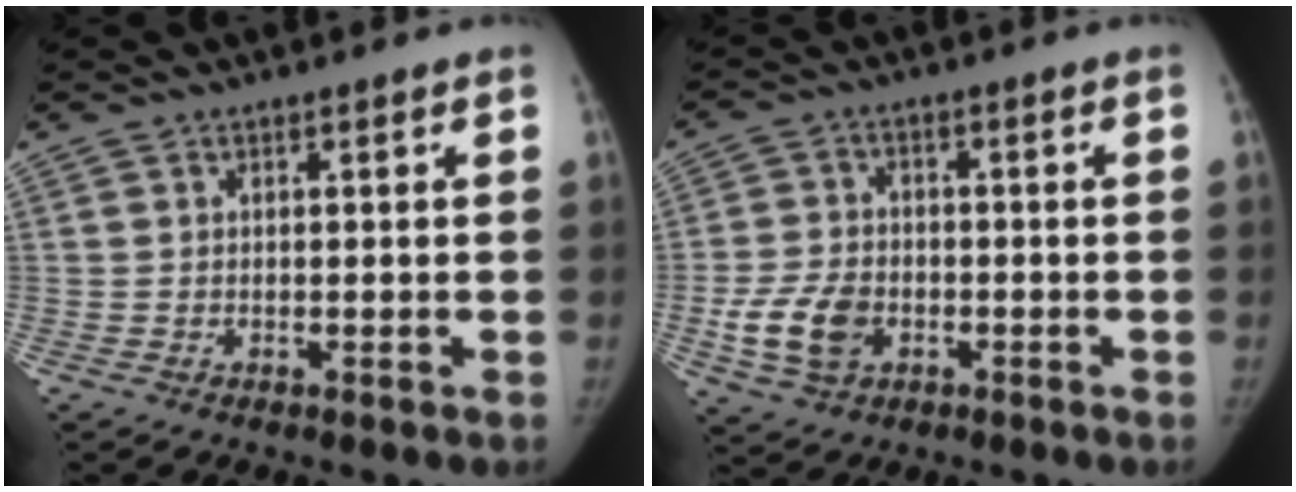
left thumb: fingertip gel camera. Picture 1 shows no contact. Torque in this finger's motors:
{"motor_torque": [-0.86, 1.04, 0.52, -0.39, 0.09]}